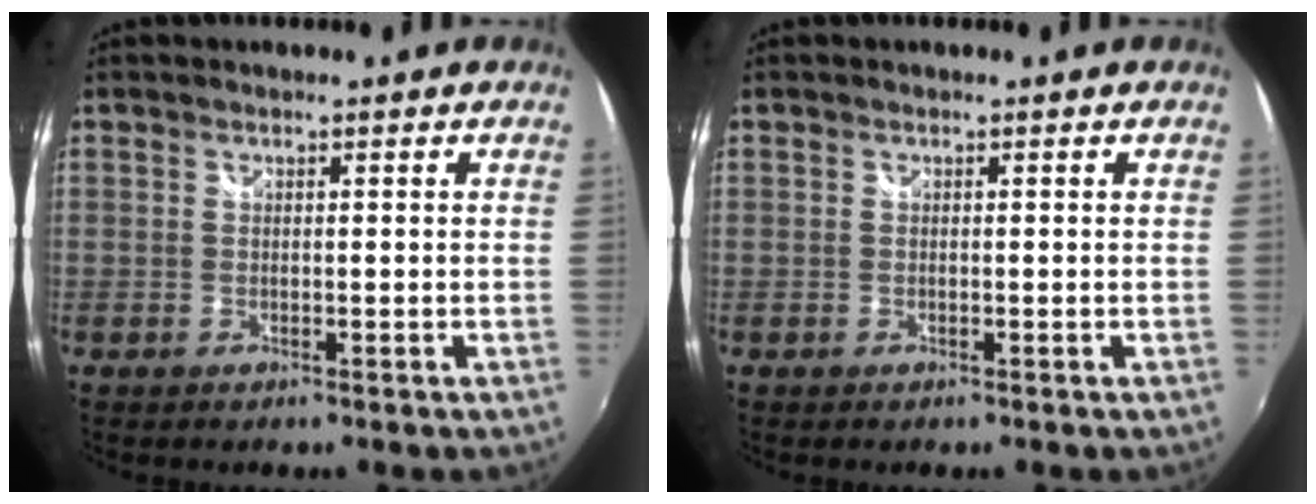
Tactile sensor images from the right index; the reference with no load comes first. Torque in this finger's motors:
{"motor_torque": [-0.01, 0.01, 0.00, 0.00]}